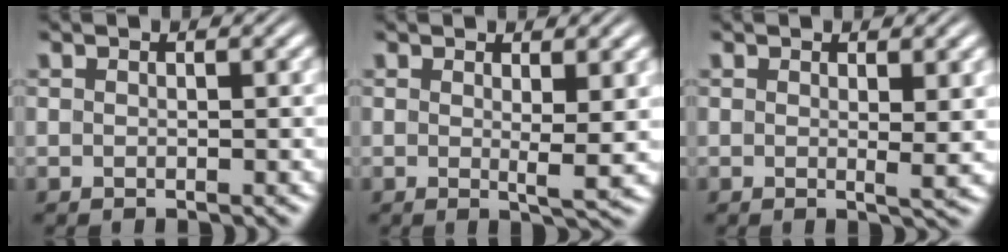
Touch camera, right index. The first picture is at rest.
{"total": 2.0, "force": [0.7, -0.3, 1.9], "torque": [-0.031, -0.015, 0.012]}
{"total": 1.4, "force": [0.7, -0.3, 1.2], "torque": [-0.016, -0.009, 0.011]}